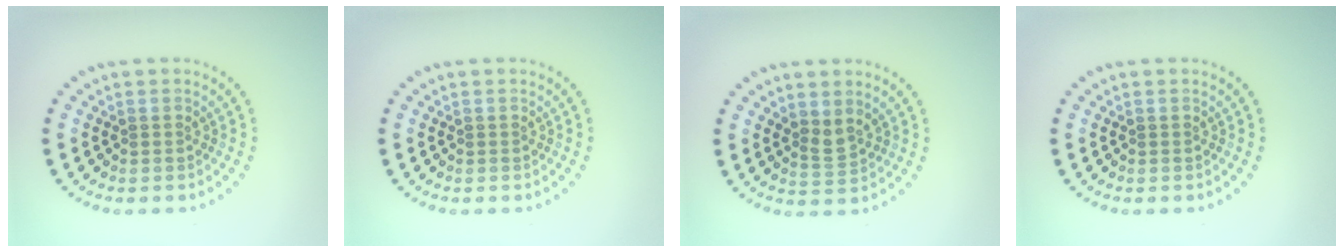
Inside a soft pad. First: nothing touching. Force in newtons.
{"total": 0.0}
{"total": 1.9, "press": 1.5, "slide": 1.2}
{"total": 0.0}